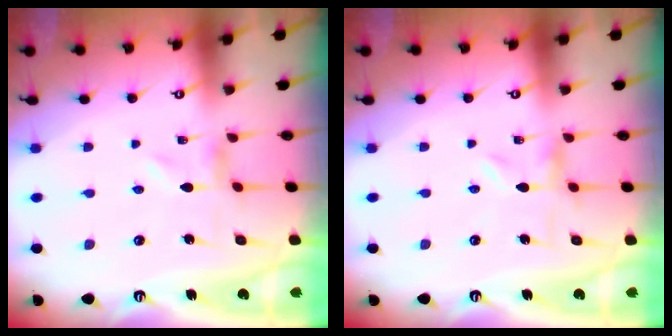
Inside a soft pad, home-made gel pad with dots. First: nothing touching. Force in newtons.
{"total": 2.3, "press": 2.3, "slide": 0.4}